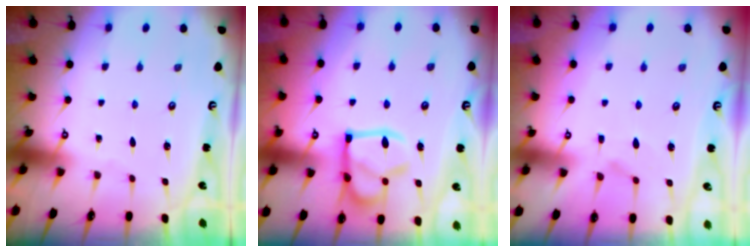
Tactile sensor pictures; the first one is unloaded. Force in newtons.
{"total": 16.3, "press": 16.2, "slide": 1.7}
{"total": 1.7, "press": 1.2, "slide": 1.2}